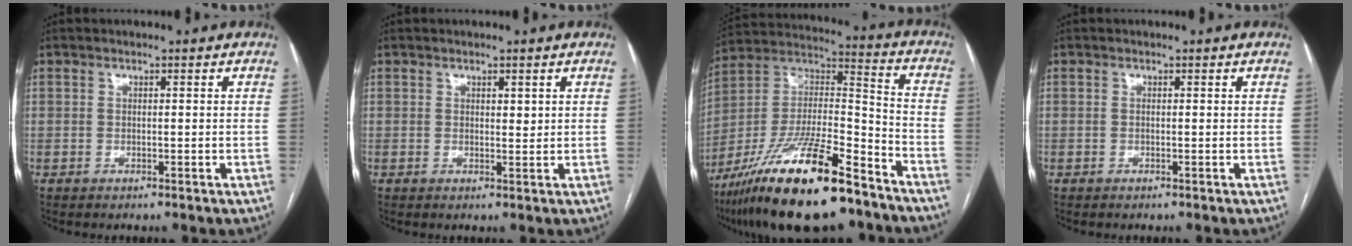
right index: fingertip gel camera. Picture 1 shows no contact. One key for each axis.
{"total": 1.3, "fx": 0.6, "fy": 0.5, "fz": 1.0, "tx": -0.014, "ty": -0.004, "tz": 0.009}
{"total": 24.4, "fx": -17.0, "fy": 4.5, "fz": 16.9, "tx": -0.309, "ty": -0.018, "tz": -0.298}
{"total": 0.0}